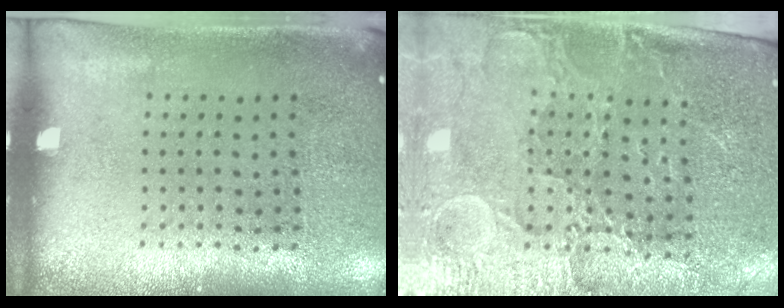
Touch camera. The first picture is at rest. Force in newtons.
{"total": 3.4, "press": 3.3, "slide": 0.9}